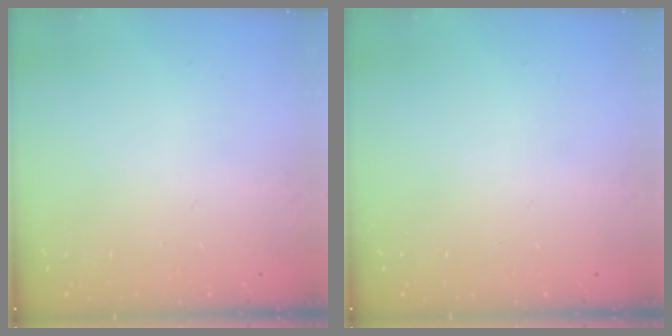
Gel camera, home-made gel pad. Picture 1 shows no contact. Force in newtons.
{"total": 0.0}